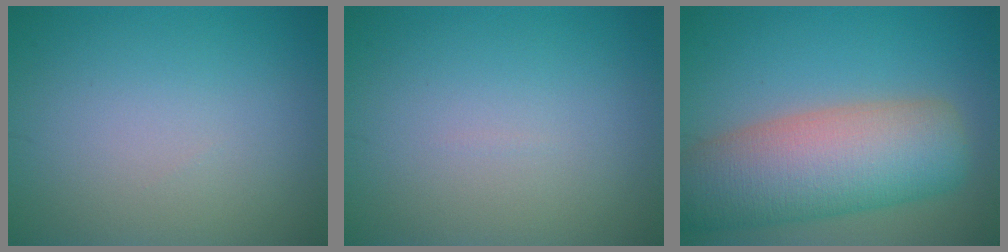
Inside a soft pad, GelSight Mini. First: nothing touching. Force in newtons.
{"total": 0.0}
{"total": 10.5, "press": 10.5, "slide": 0.8}